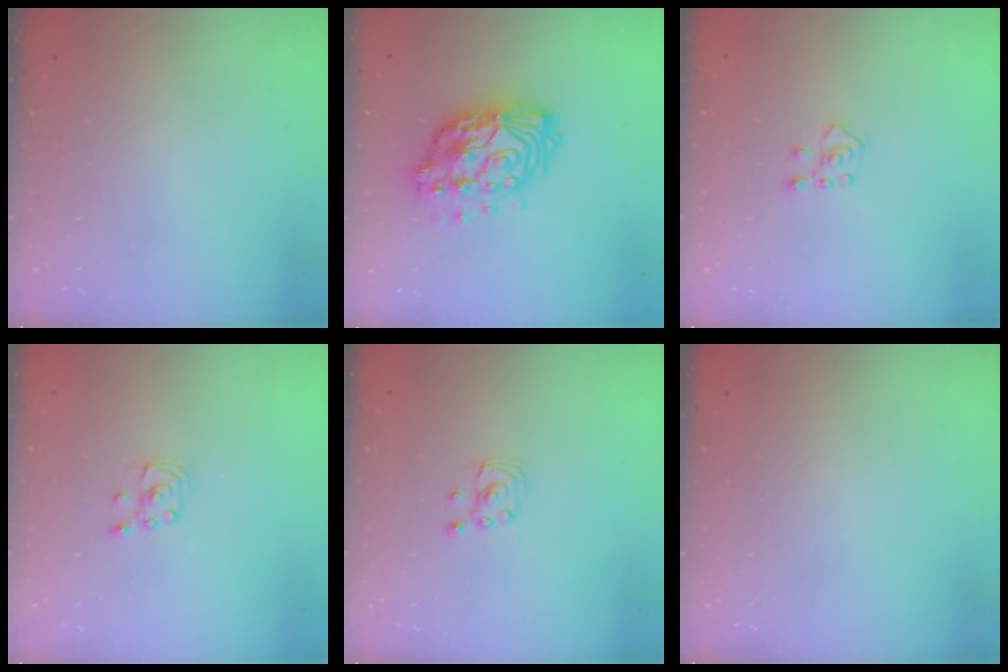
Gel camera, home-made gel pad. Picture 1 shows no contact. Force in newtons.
{"total": 15.5, "press": 15.5, "slide": 1.3}
{"total": 5.0, "press": 4.9, "slide": 0.8}
{"total": 2.7, "press": 2.7, "slide": 0.2}
{"total": 2.4, "press": 2.4, "slide": 0.2}
{"total": 0.0}